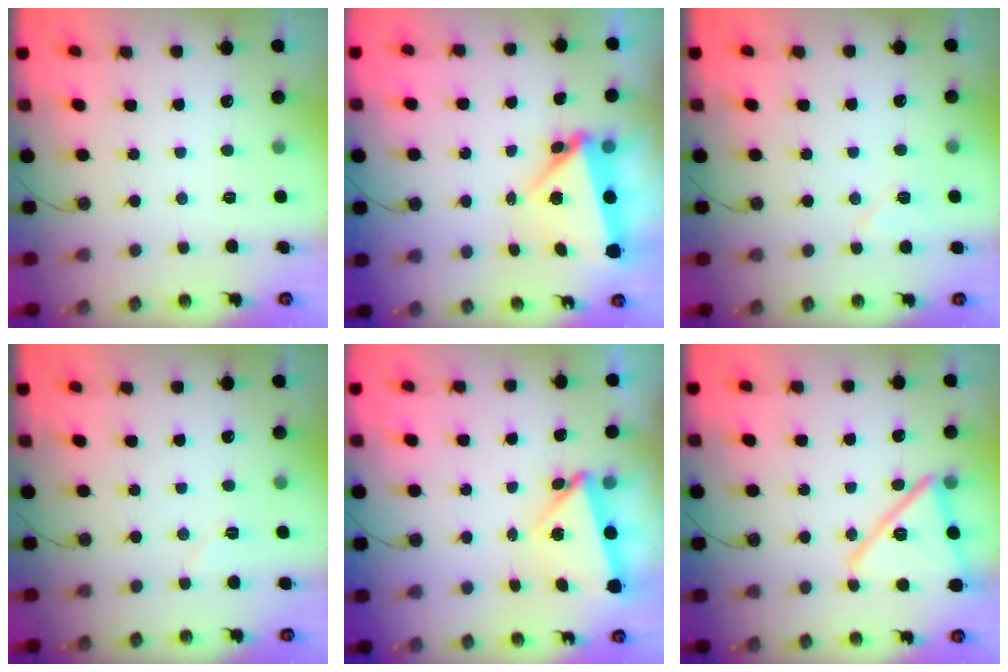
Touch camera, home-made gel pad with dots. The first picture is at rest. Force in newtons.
{"total": 6.2, "press": 6.0, "slide": 1.2}
{"total": 6.0, "press": 5.9, "slide": 1.4}
{"total": 5.6, "press": 5.3, "slide": 1.5}
{"total": 5.4, "press": 5.3, "slide": 0.8}
{"total": 16.2, "press": 16.2, "slide": 1.1}